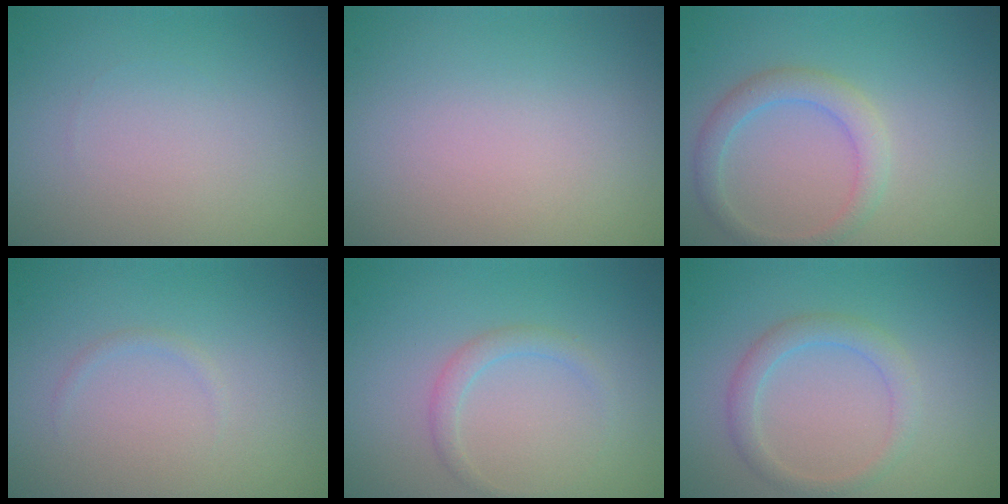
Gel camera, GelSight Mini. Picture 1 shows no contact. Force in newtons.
{"total": 0.0}
{"total": 2.5, "press": 2.5, "slide": 0.1}
{"total": 0.5, "press": 0.5, "slide": 0.0}
{"total": 1.4, "press": 1.4, "slide": 0.0}
{"total": 2.2, "press": 2.2, "slide": 0.0}